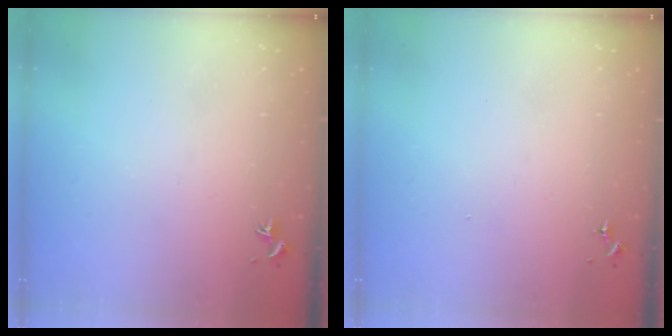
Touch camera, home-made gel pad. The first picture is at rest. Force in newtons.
{"total": 0.0}